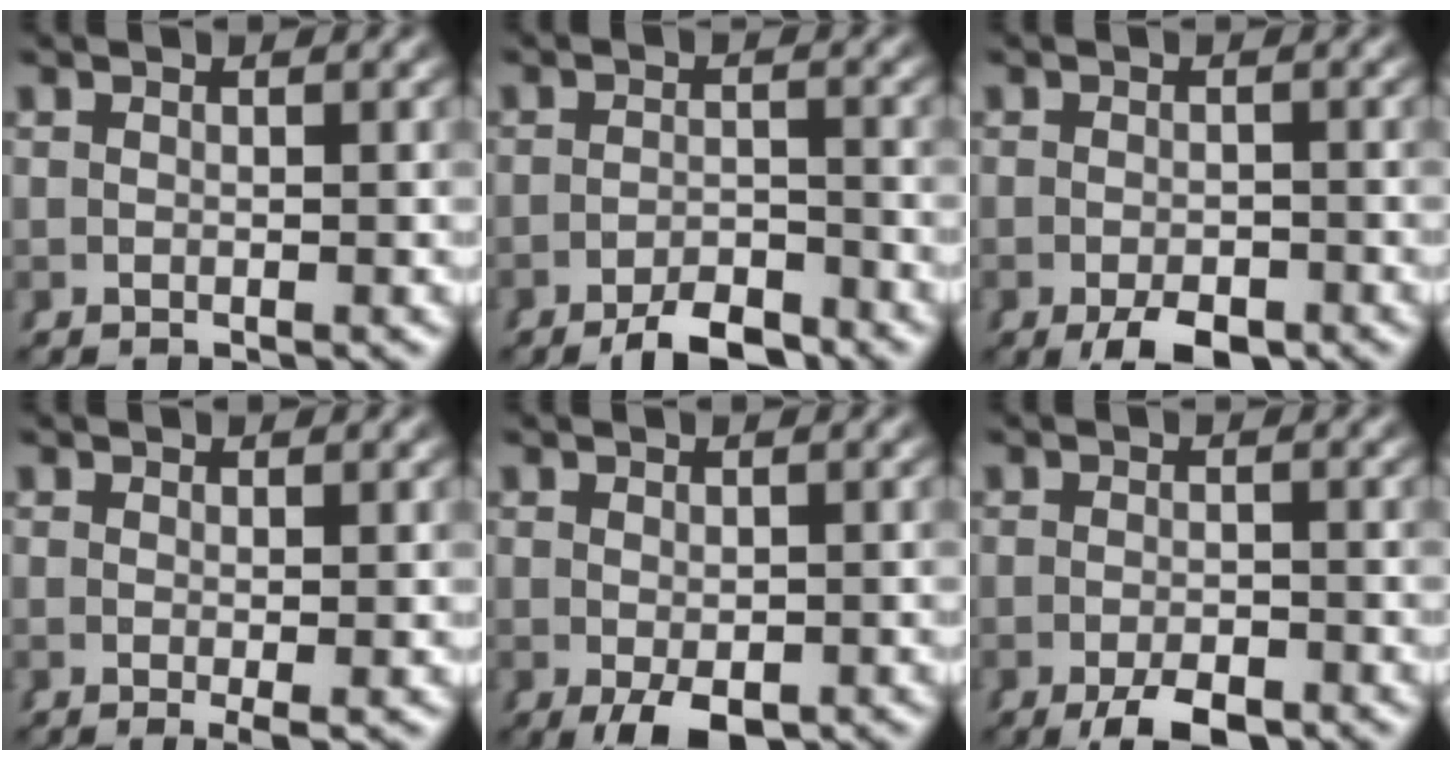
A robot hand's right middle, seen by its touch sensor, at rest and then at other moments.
{"total": 4.1, "force": [-3.6, 0.9, 1.6], "torque": [-0.011, -0.002, -0.061]}
{"total": 3.6, "force": [-2.3, 1.6, 2.3], "torque": [-0.032, -0.010, -0.033]}
{"total": 1.5, "force": [-0.3, 0.3, 1.4], "torque": [-0.024, -0.003, -0.003]}
{"total": 4.4, "force": [-2.1, 2.3, 3.0], "torque": [-0.057, -0.023, -0.017]}
{"total": 3.7, "force": [-2.6, 1.2, 2.3], "torque": [-0.031, -0.006, -0.041]}